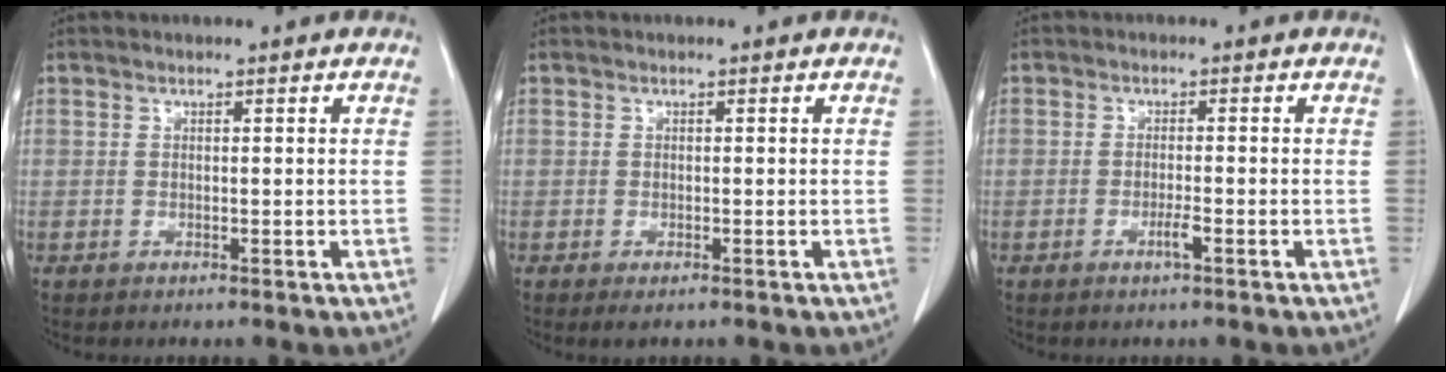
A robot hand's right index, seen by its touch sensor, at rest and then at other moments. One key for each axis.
{"total": 1.3, "fx": -0.8, "fy": 0.4, "fz": 1.0, "tx": -0.013, "ty": -0.003, "tz": -0.006}
{"total": 2.2, "fx": -1.1, "fy": 0.0, "fz": 1.9, "tx": -0.036, "ty": -0.002, "tz": -0.021}